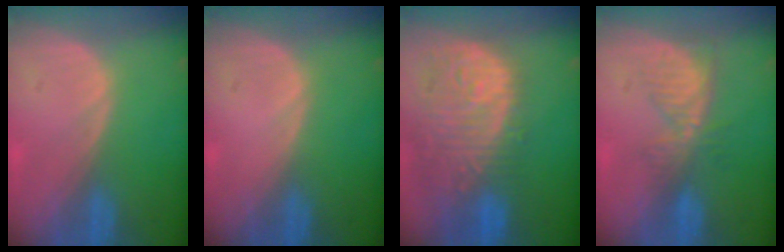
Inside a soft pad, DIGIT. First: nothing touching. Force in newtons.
{"total": 0.0}
{"total": 13.8, "press": 11.5, "slide": 7.7}
{"total": 5.3, "press": 5.0, "slide": 1.8}